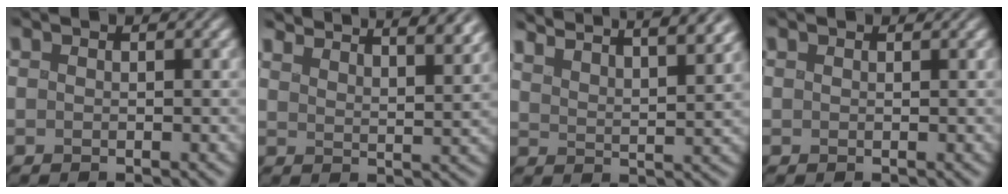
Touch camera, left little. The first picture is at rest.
{"total": 10.0, "force": [8.6, 2.3, 4.6], "torque": [-0.044, 0.024, 0.084]}
{"total": 10.7, "force": [8.8, 2.7, 5.4], "torque": [-0.070, 0.027, 0.093]}
{"total": 0.5, "force": [0.5, 0.1, 0.0], "torque": [-0.002, -0.001, 0.003]}